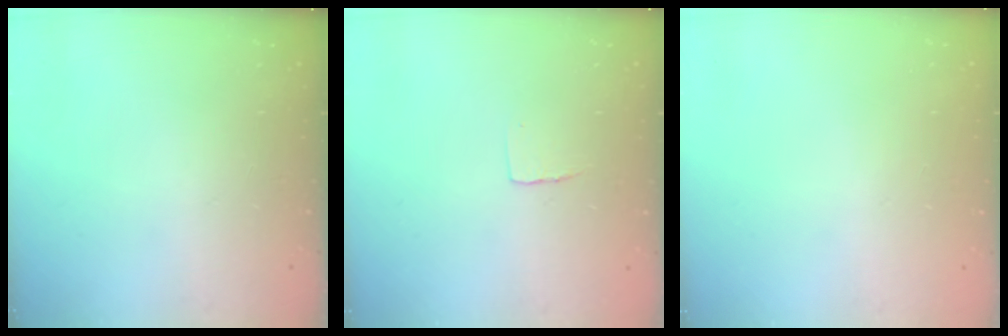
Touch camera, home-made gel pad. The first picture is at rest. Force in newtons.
{"total": 4.0, "press": 4.0, "slide": 0.2}
{"total": 0.5, "press": 0.5, "slide": 0.1}